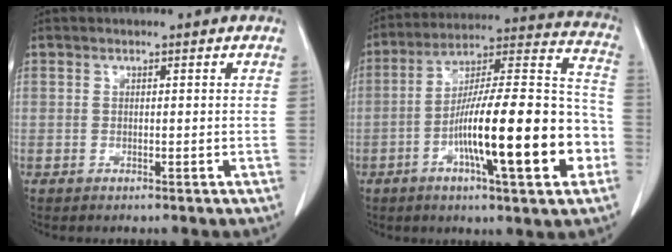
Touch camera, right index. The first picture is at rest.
{"total": 21.8, "force": [-6.5, 3.2, 20.6], "torque": [-0.305, 0.012, -0.102]}